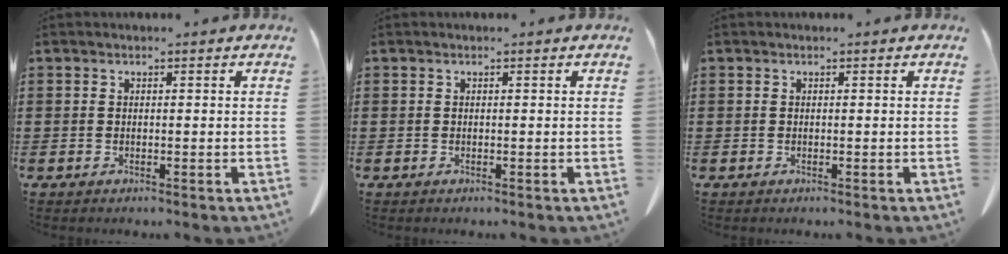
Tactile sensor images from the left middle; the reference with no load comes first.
{"total": 0.0}
{"total": 0.0}